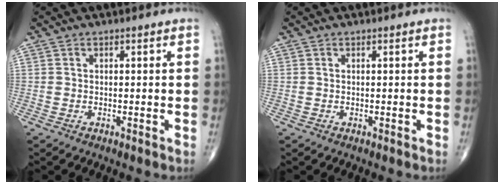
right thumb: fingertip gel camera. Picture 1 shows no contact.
{"total": 0.0}